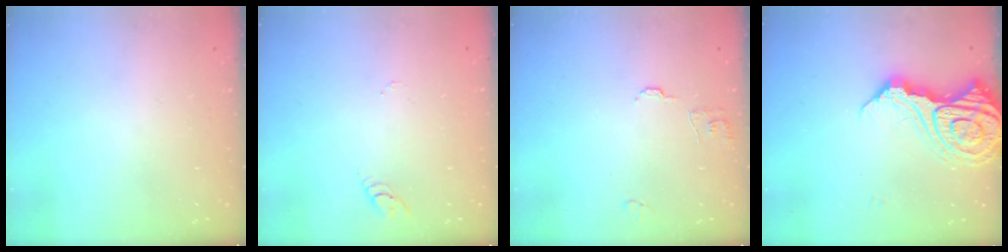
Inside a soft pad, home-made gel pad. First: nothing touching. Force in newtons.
{"total": 2.9, "press": 2.9, "slide": 0.3}
{"total": 6.4, "press": 6.3, "slide": 0.6}
{"total": 19.5, "press": 19.3, "slide": 2.3}